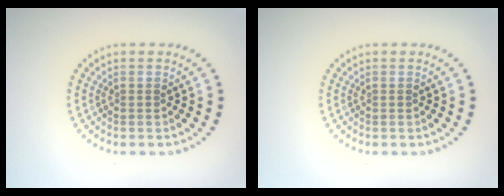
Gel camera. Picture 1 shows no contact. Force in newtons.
{"total": 0.0}